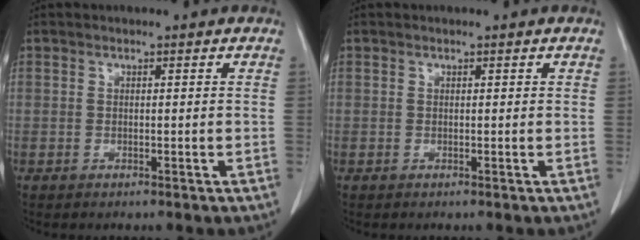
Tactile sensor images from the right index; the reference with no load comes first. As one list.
[{"total": 0.0}]